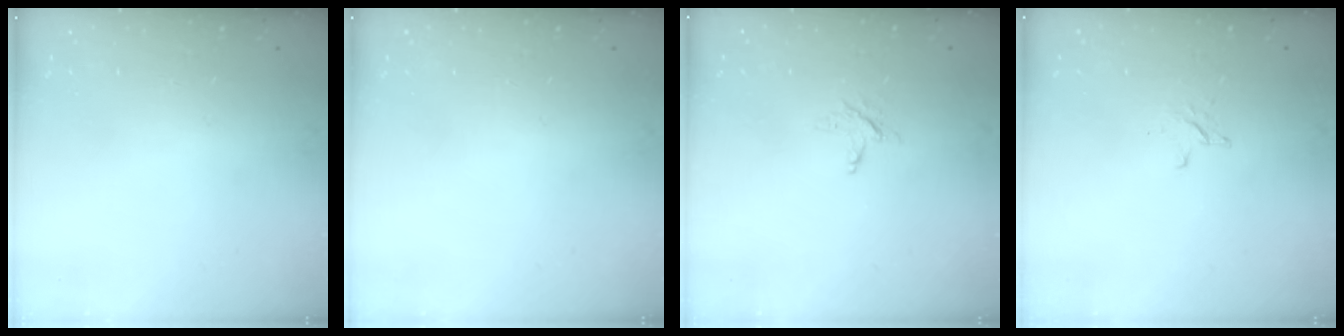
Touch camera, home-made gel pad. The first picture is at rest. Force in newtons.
{"total": 0.0}
{"total": 2.5, "press": 2.5, "slide": 0.3}
{"total": 2.6, "press": 2.6, "slide": 0.3}